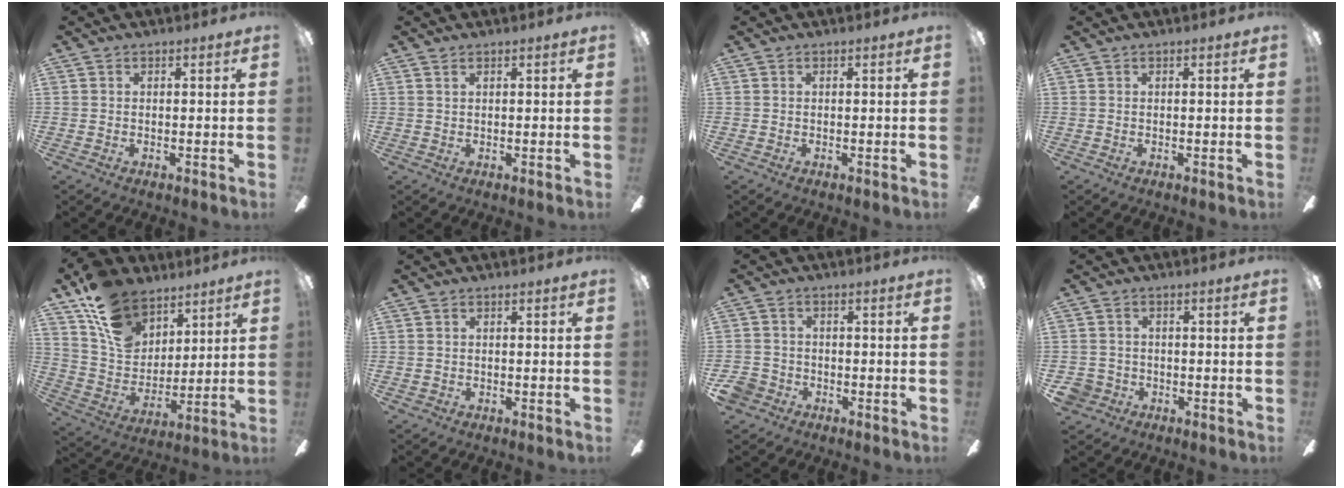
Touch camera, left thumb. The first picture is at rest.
{"total": 0.7, "force": [0.4, 0.4, 0.4], "torque": [-0.010, 0.003, 0.008]}
{"total": 0.0}
{"total": 0.0}
{"total": 16.8, "force": [11.1, 10.9, 6.5], "torque": [-0.128, -0.058, 0.214]}
{"total": 0.6, "force": [-0.1, 0.6, 0.1], "torque": [-0.002, 0.004, -0.004]}
{"total": 4.5, "force": [-2.6, 3.5, 1.1], "torque": [-0.044, 0.011, -0.053]}
{"total": 4.1, "force": [-1.9, 3.5, 0.6], "torque": [-0.026, 0.011, -0.038]}